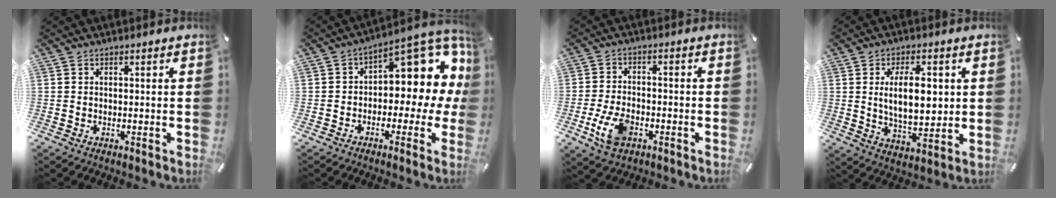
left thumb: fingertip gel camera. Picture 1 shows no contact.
{"total": 12.3, "force": [5.9, 6.3, 8.7], "torque": [-0.104, -0.055, 0.094]}
{"total": 8.9, "force": [-3.7, 5.3, 6.1], "torque": [-0.137, 0.006, -0.067]}
{"total": 11.9, "force": [2.0, 6.3, 9.8], "torque": [-0.161, -0.005, 0.029]}